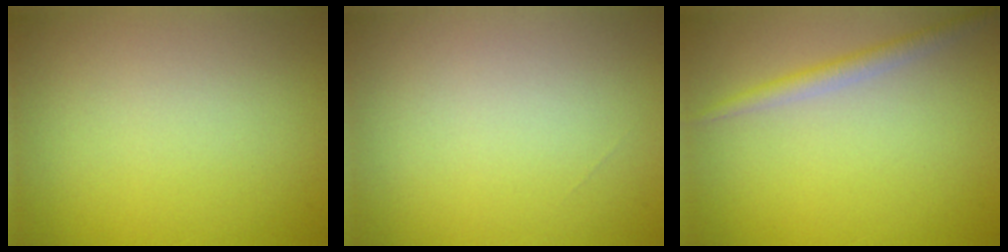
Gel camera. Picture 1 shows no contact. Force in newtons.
{"total": 0.0}
{"total": 1.8, "press": 1.8, "slide": 0.1}